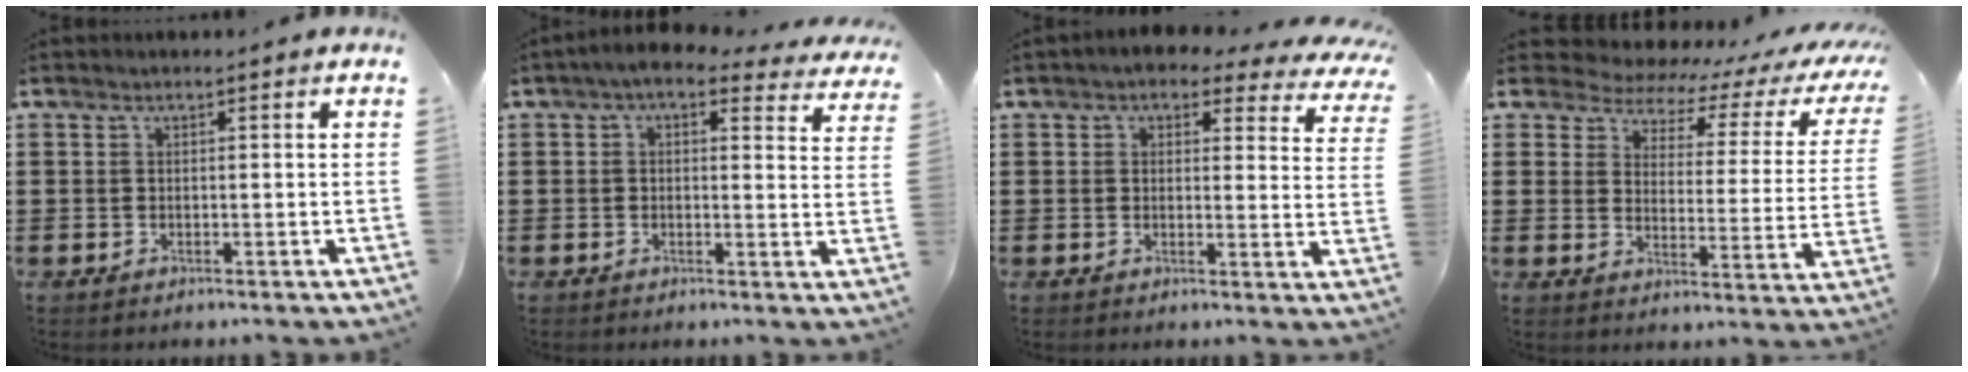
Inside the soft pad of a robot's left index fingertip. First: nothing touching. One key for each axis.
{"total": 3.4, "fx": 2.4, "fy": 0.8, "fz": 2.3, "tx": -0.053, "ty": -0.008, "tz": 0.039}
{"total": 2.7, "fx": 2.0, "fy": 1.1, "fz": 1.6, "tx": -0.032, "ty": -0.011, "tz": 0.029}
{"total": 4.1, "fx": 3.4, "fy": 1.8, "fz": 1.5, "tx": -0.047, "ty": -0.028, "tz": 0.050}